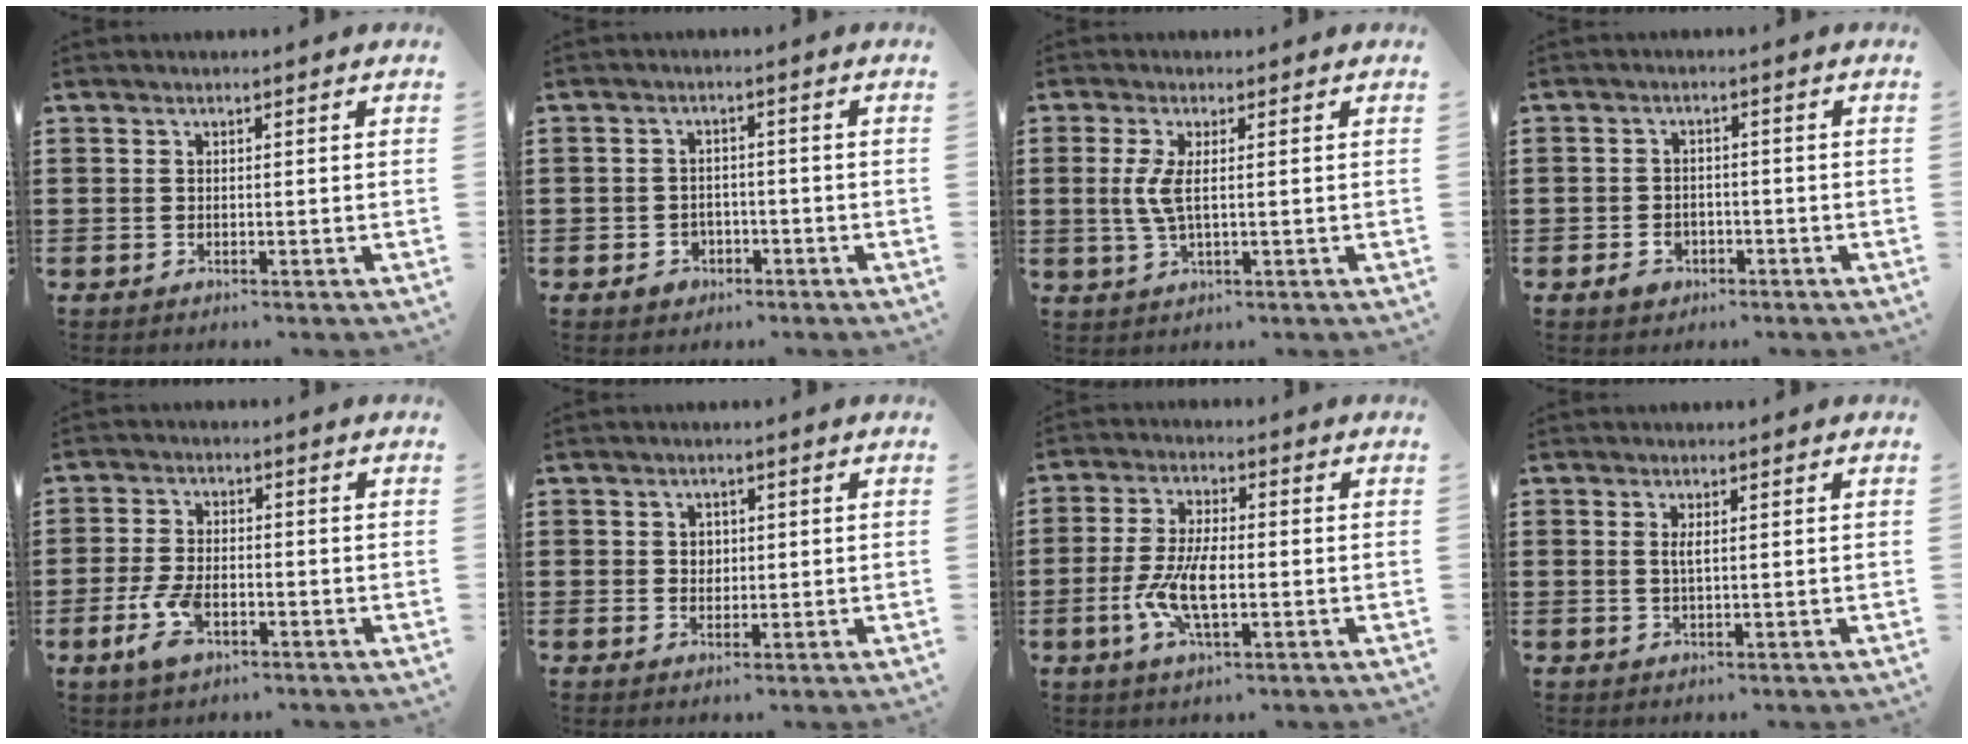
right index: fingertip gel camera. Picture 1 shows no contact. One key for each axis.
{"total": 2.5, "fx": -1.4, "fy": 1.9, "fz": 0.8, "tx": -0.022, "ty": 0.000, "tz": -0.030}
{"total": 3.9, "fx": 0.3, "fy": 0.8, "fz": 3.8, "tx": -0.095, "ty": -0.009, "tz": -0.002}
{"total": 2.7, "fx": -1.5, "fy": 1.9, "fz": 1.2, "tx": -0.026, "ty": -0.002, "tz": -0.029}
{"total": 5.9, "fx": -2.4, "fy": 2.7, "fz": 4.7, "tx": -0.112, "ty": -0.008, "tz": -0.048}
{"total": 1.7, "fx": 0.4, "fy": 1.5, "fz": 0.7, "tx": -0.019, "ty": 0.010, "tz": 0.005}
{"total": 7.6, "fx": -1.6, "fy": 2.7, "fz": 6.9, "tx": -0.160, "ty": -0.010, "tz": -0.038}
{"total": 1.3, "fx": 0.3, "fy": 0.2, "fz": 1.3, "tx": -0.026, "ty": 0.001, "tz": 0.003}